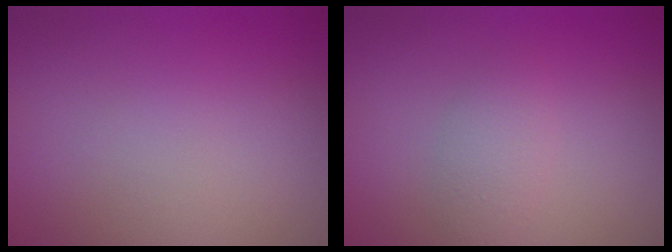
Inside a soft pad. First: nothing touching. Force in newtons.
{"total": 1.7, "press": 1.7, "slide": 0.0}